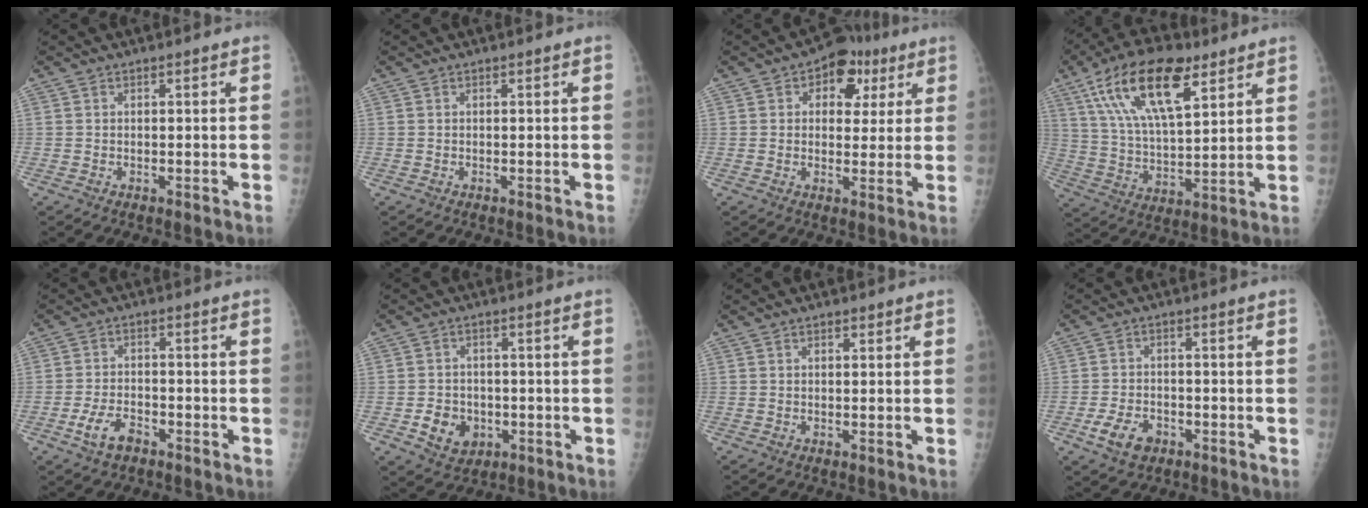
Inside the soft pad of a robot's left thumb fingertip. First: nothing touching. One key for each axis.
{"total": 0.0}
{"total": 9.4, "fx": 3.9, "fy": 6.5, "fz": 5.6, "tx": -0.027, "ty": -0.002, "tz": 0.047}
{"total": 19.0, "fx": 9.8, "fy": 8.0, "fz": 14.2, "tx": -0.237, "ty": -0.023, "tz": 0.177}
{"total": 5.3, "fx": -3.0, "fy": 2.9, "fz": 3.3, "tx": -0.064, "ty": 0.017, "tz": -0.054}
{"total": 6.6, "fx": -1.8, "fy": 5.5, "fz": 3.2, "tx": -0.031, "ty": 0.007, "tz": -0.022}
{"total": 1.0, "fx": 0.5, "fy": 0.6, "fz": 0.6, "tx": -0.006, "ty": -0.002, "tz": 0.007}
{"total": 5.9, "fx": -2.8, "fy": 3.9, "fz": 3.4, "tx": -0.057, "ty": 0.012, "tz": -0.048}